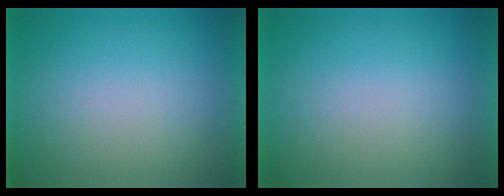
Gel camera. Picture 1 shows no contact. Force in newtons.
{"total": 0.0}